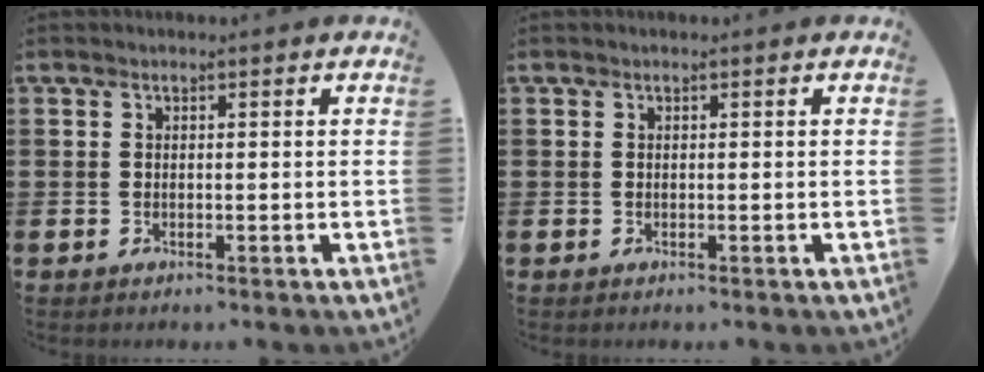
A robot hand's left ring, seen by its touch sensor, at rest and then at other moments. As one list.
[{"total": 0.0}]